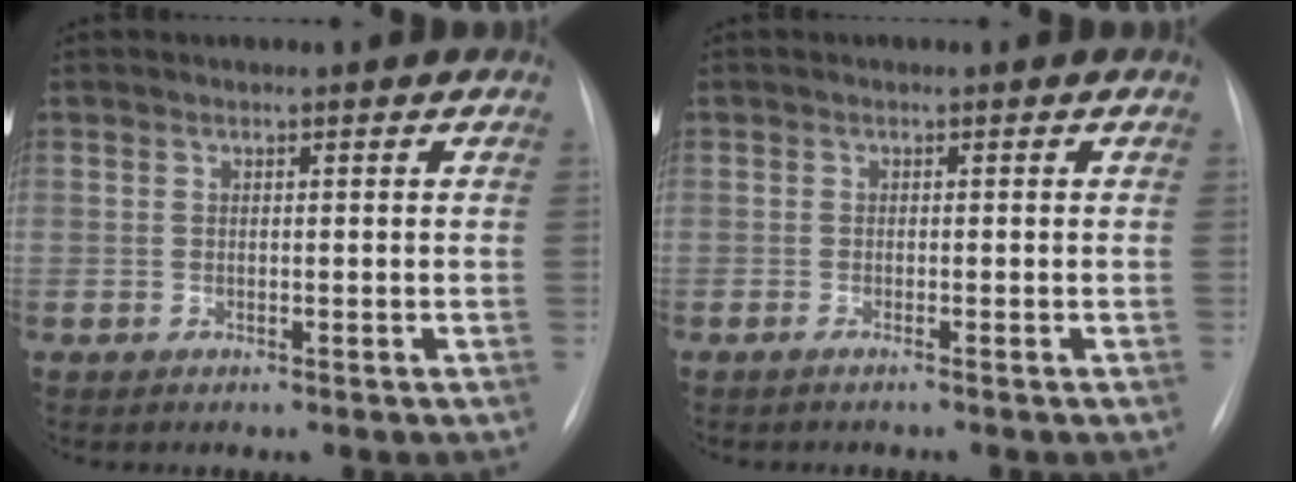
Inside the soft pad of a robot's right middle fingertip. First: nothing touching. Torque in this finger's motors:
{"motor_torque": [0.80, -1.04, 0.05, 0.00]}